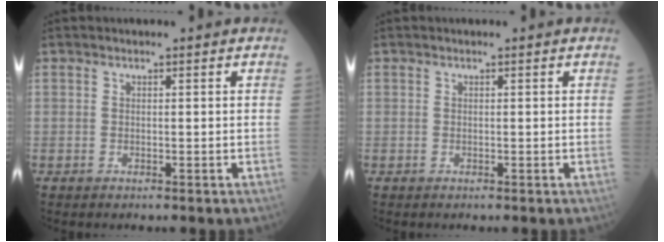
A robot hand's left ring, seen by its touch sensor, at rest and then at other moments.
{"total": 0.0}